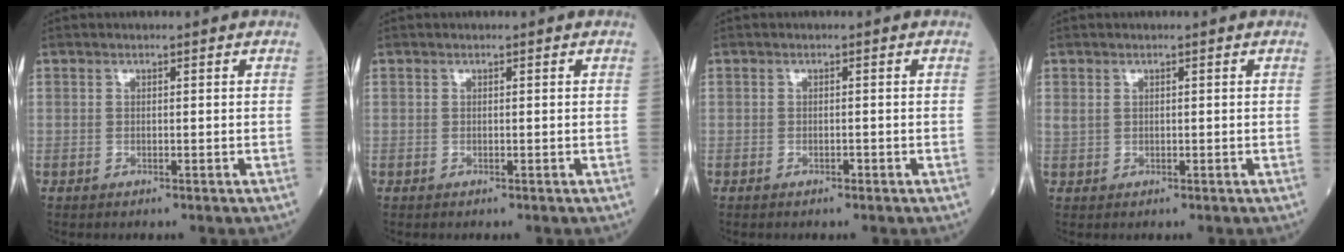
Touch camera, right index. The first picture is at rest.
{"total": 0.0}
{"total": 0.6, "force": [-0.4, 0.3, 0.4], "torque": [-0.005, 0.000, -0.005]}
{"total": 1.1, "force": [0.5, 0.8, 0.4], "torque": [-0.011, 0.008, 0.013]}